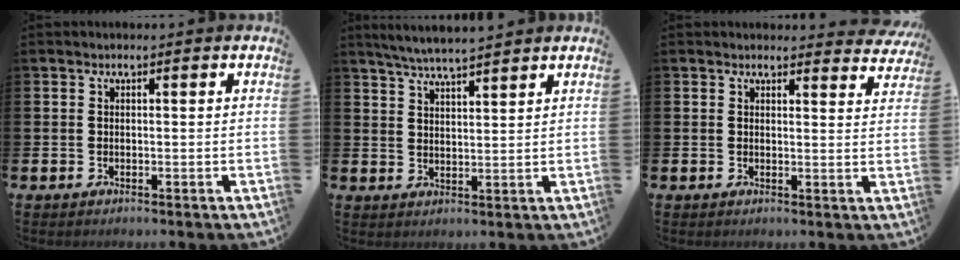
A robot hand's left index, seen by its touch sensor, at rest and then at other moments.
{"total": 4.9, "force": [4.7, -0.1, 1.3], "torque": [-0.039, -0.017, 0.085]}
{"total": 2.4, "force": [2.3, 0.4, 0.0], "torque": [0.018, -0.019, 0.037]}